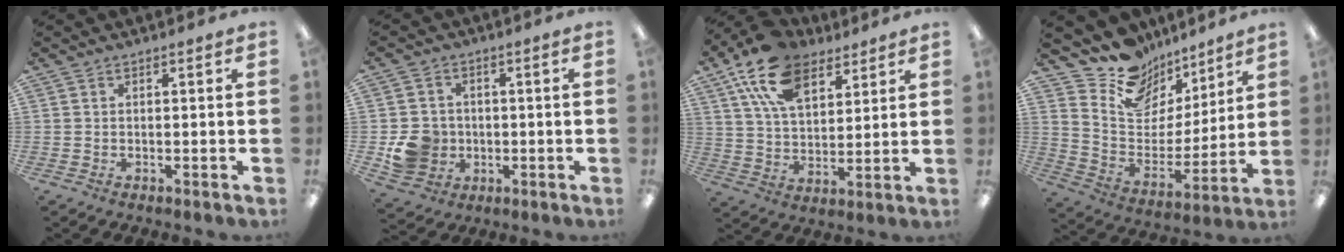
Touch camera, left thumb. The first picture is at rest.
{"total": 8.7, "force": [-1.5, 8.1, 2.7], "torque": [-0.061, 0.017, -0.019]}
{"total": 16.5, "force": [10.2, 9.1, 9.3], "torque": [-0.171, -0.033, 0.188]}
{"total": 14.0, "force": [11.6, 7.6, 1.6], "torque": [-0.060, -0.103, 0.216]}